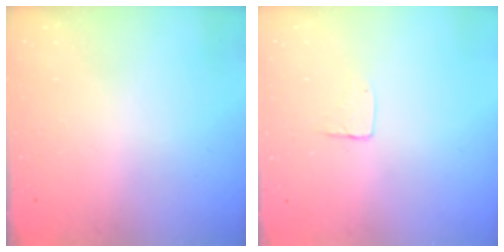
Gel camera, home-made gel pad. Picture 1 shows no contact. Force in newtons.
{"total": 3.6, "press": 3.6, "slide": 0.3}